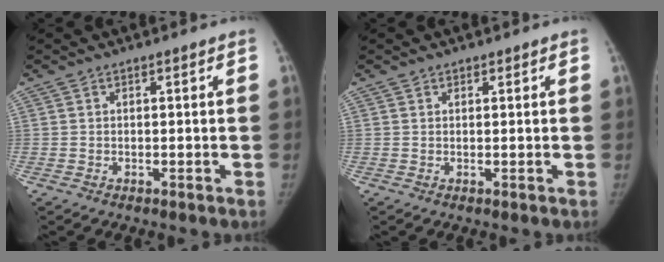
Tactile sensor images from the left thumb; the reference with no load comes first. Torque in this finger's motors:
{"motor_torque": [-0.24, -0.05, -0.48, 0.32, 0.07]}